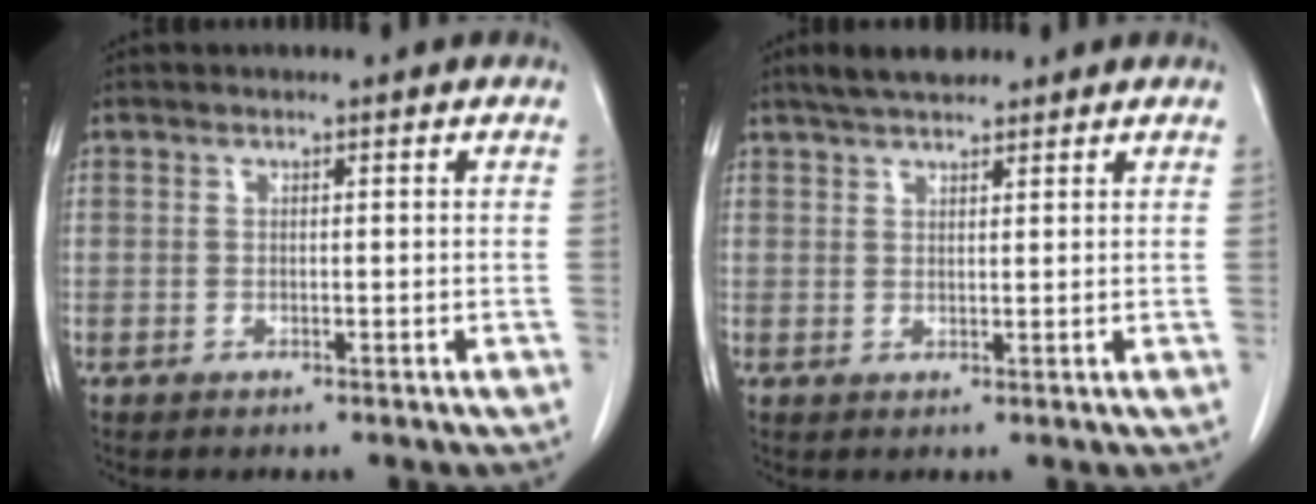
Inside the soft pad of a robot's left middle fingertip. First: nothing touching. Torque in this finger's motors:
{"motor_torque": [0.21, -0.19, -0.01, 0.01]}